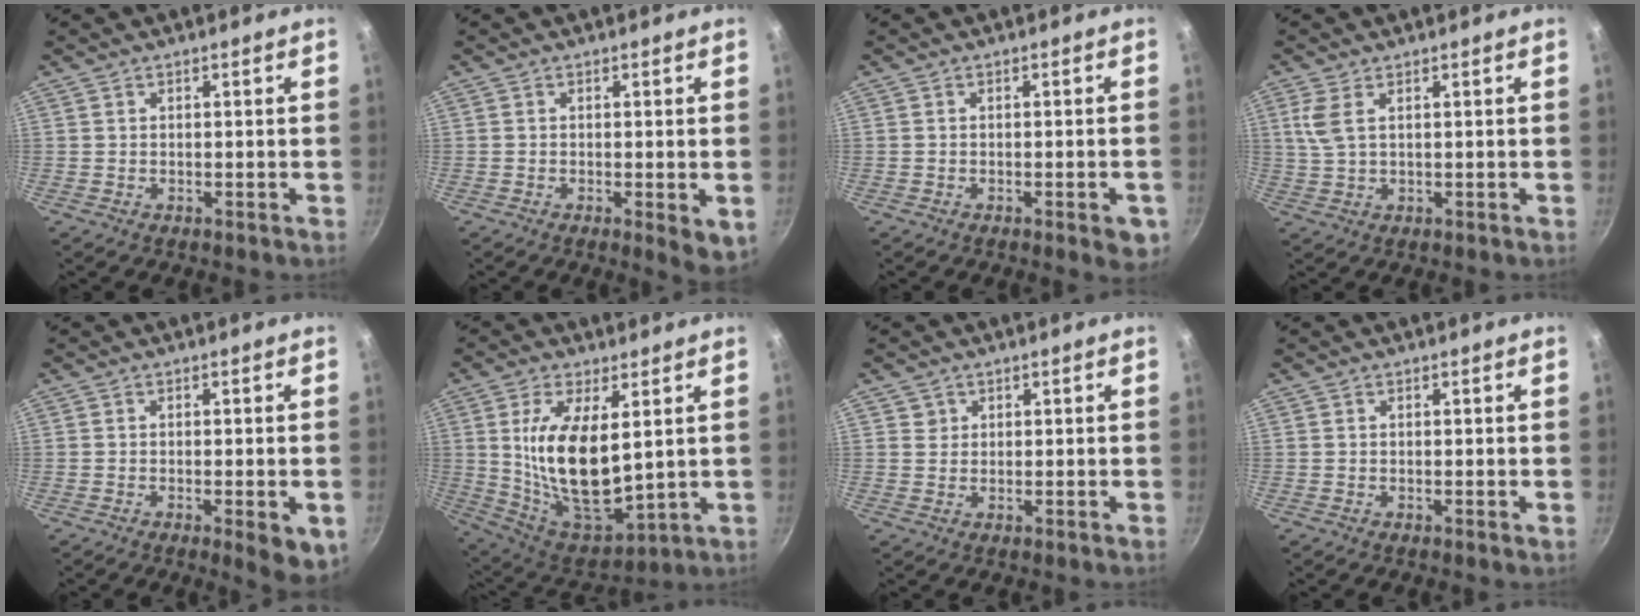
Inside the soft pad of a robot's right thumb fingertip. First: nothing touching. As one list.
[{"total": 4.3, "force": [-0.8, 1.4, 4.0], "torque": [-0.050, -0.011, -0.010]}, {"total": 4.3, "force": [-1.8, 1.4, 3.6], "torque": [-0.036, 0.003, -0.022]}, {"total": 4.4, "force": [1.6, 2.0, 3.6], "torque": [-0.082, -0.001, 0.035]}, {"total": 6.1, "force": [-2.1, 1.7, 5.5], "torque": [-0.062, -0.001, -0.026]}, {"total": 18.3, "force": [3.1, 8.2, 16.0], "torque": [-0.285, -0.033, 0.073]}, {"total": 1.8, "force": [0.6, 1.7, 0.2], "torque": [0.011, 0.003, 0.006]}, {"total": 0.0}]